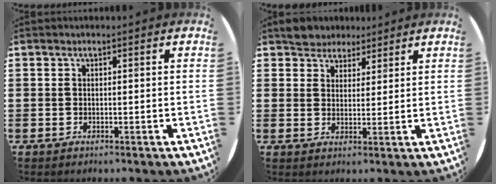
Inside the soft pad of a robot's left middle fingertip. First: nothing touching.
{"total": 3.9, "force": [3.5, 1.7, -0.3], "torque": [-0.002, -0.004, 0.067]}